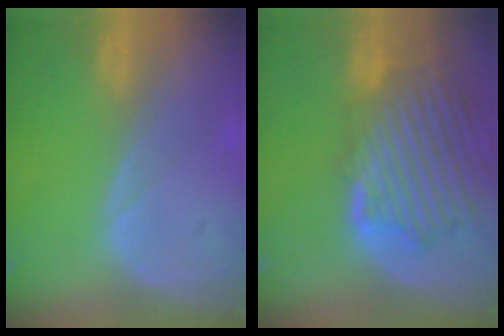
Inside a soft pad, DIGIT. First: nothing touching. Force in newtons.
{"total": 13.0, "press": 11.4, "slide": 6.1}